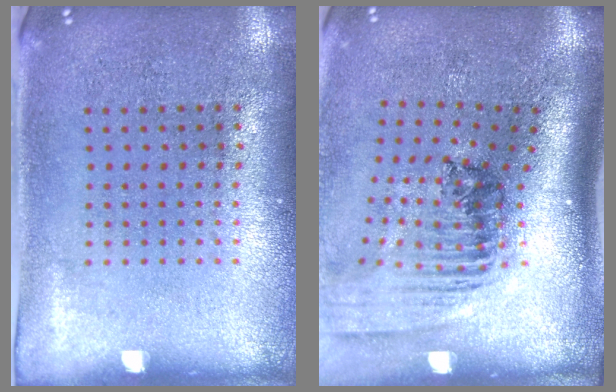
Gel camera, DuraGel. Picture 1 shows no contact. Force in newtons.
{"total": 2.3, "press": 1.6, "slide": 1.6}